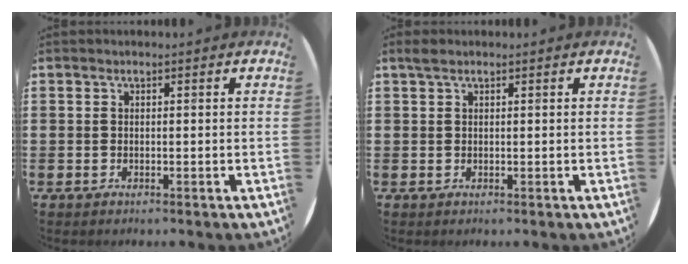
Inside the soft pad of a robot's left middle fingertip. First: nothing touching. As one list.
[{"total": 0.9, "force": [0.7, 0.3, 0.5], "torque": [-0.002, 0.001, 0.010]}]